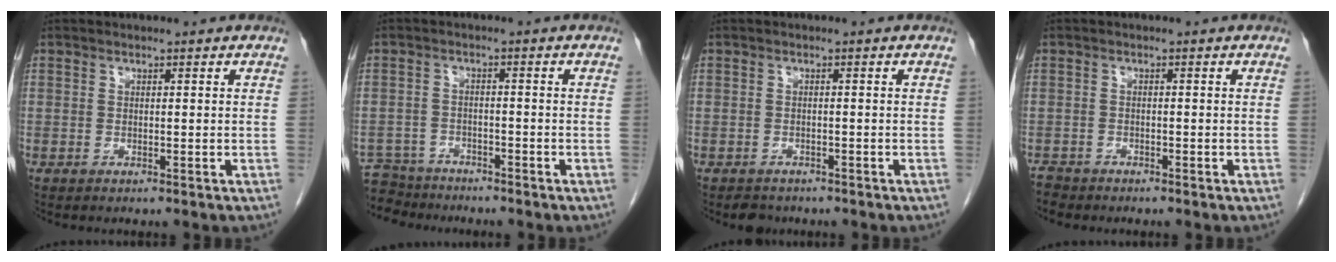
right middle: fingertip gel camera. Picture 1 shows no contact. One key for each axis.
{"total": 6.6, "fx": -6.2, "fy": 2.3, "fz": -0.1, "tx": 0.006, "ty": 0.001, "tz": -0.110}
{"total": 2.3, "fx": -1.9, "fy": 1.2, "fz": 0.3, "tx": -0.013, "ty": 0.000, "tz": -0.029}
{"total": 1.8, "fx": -1.7, "fy": 0.5, "fz": -0.1, "tx": 0.001, "ty": -0.003, "tz": -0.031}